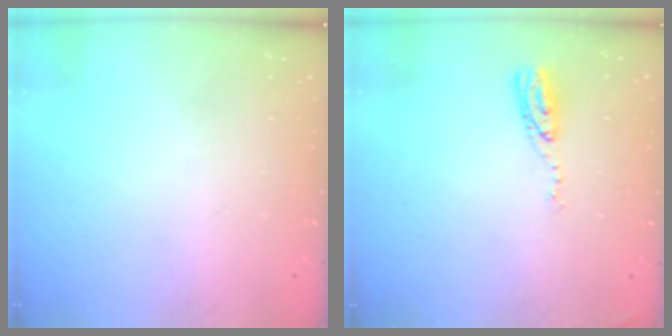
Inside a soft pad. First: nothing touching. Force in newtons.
{"total": 5.9, "press": 5.9, "slide": 0.4}